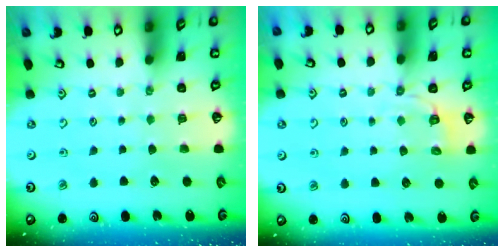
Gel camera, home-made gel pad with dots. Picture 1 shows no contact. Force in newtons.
{"total": 2.7, "press": 1.4, "slide": 2.3}